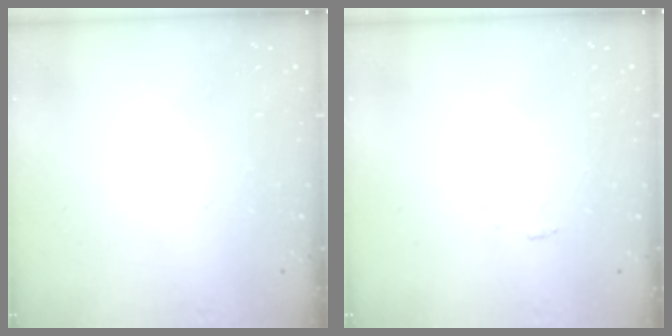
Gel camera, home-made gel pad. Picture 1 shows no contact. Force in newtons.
{"total": 3.6, "press": 3.6, "slide": 0.4}